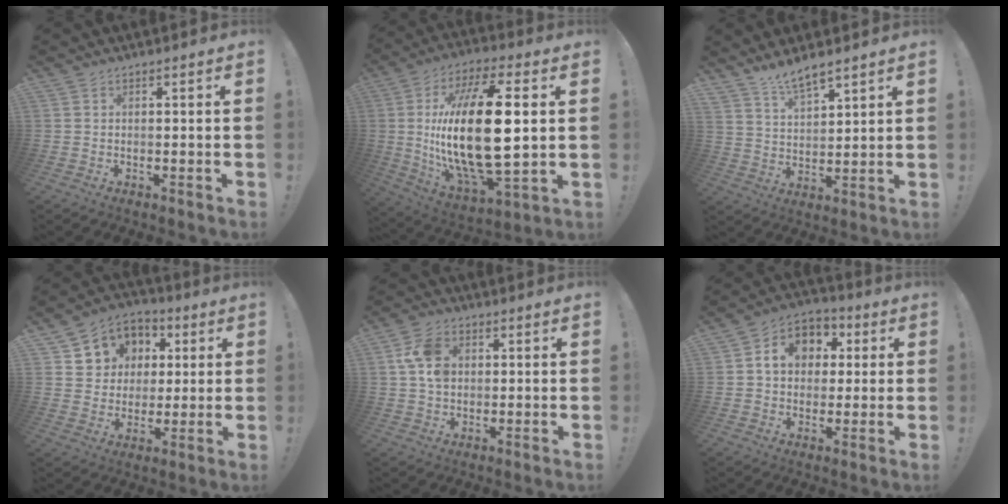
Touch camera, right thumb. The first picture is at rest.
{"total": 27.6, "force": [1.6, 10.9, 25.3], "torque": [-0.515, -0.012, 0.022]}
{"total": 7.5, "force": [6.5, 2.0, 3.1], "torque": [-0.061, -0.040, 0.123]}
{"total": 9.3, "force": [2.4, 8.8, 1.7], "torque": [-0.023, -0.017, 0.055]}
{"total": 8.8, "force": [1.8, 6.5, 5.6], "torque": [-0.105, 0.009, 0.036]}
{"total": 10.2, "force": [2.2, 8.6, 5.0], "torque": [-0.072, 0.003, 0.045]}